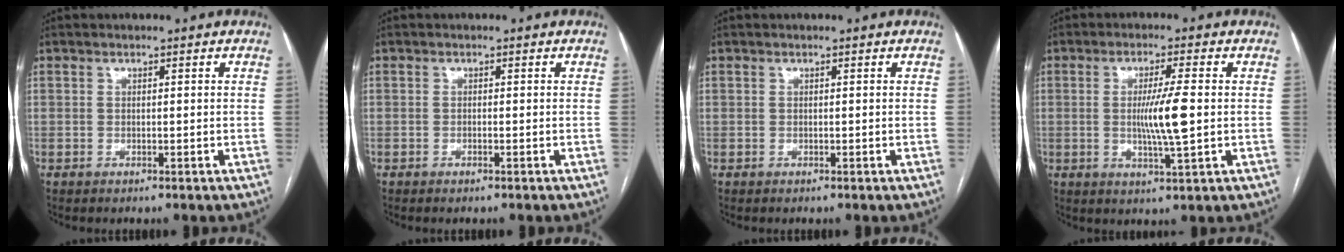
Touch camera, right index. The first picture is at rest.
{"total": 0.0}
{"total": 0.0}
{"total": 7.1, "force": [-0.2, -0.2, 7.1], "torque": [-0.129, -0.010, -0.001]}